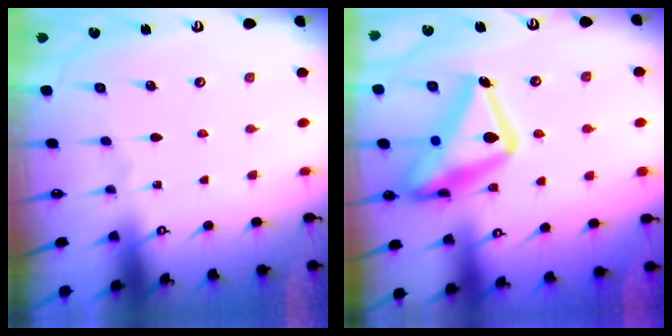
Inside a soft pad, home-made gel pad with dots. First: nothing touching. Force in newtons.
{"total": 25.1, "press": 25.0, "slide": 1.6}